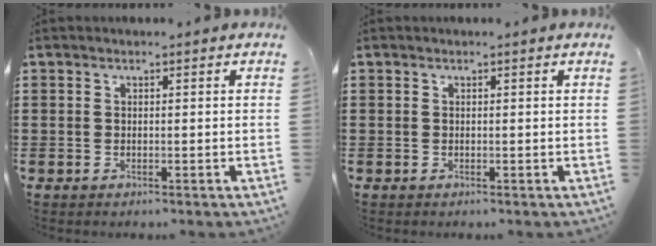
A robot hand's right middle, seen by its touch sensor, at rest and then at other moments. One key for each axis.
{"total": 0.0}